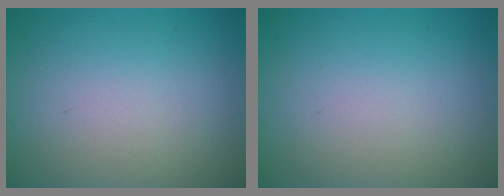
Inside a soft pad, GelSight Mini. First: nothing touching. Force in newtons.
{"total": 0.0}